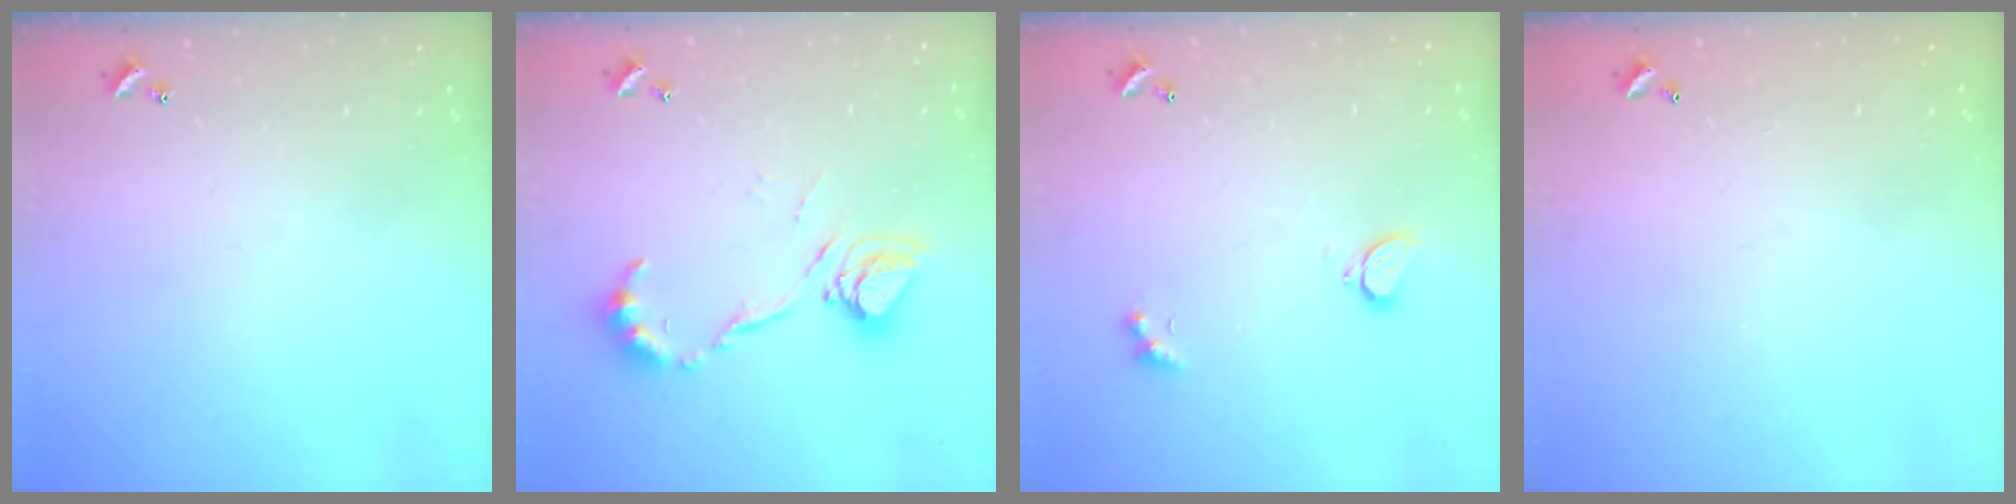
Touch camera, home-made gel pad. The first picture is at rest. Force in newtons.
{"total": 13.6, "press": 13.5, "slide": 1.2}
{"total": 2.2, "press": 2.1, "slide": 0.6}
{"total": 2.9, "press": 2.9, "slide": 0.1}